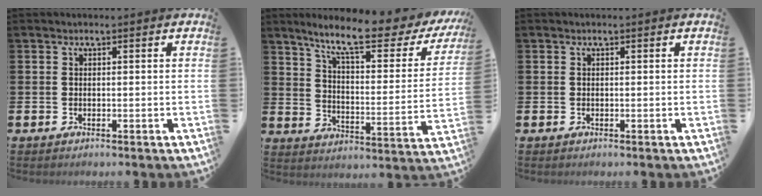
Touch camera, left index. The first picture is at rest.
{"total": 9.7, "force": [7.8, 1.8, 5.5], "torque": [-0.125, -0.049, 0.124]}
{"total": 0.0}